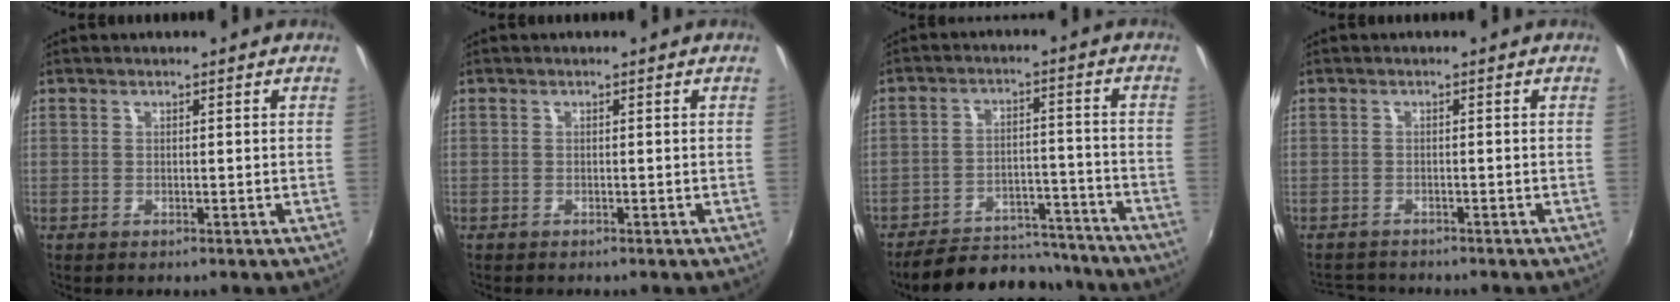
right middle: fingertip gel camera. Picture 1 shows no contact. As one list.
[{"total": 0.0}, {"total": 16.3, "force": [-14.6, 5.5, 4.8], "torque": [-0.100, 0.027, -0.192]}, {"total": 3.6, "force": [-3.5, 0.8, 0.6], "torque": [-0.023, -0.007, -0.062]}]